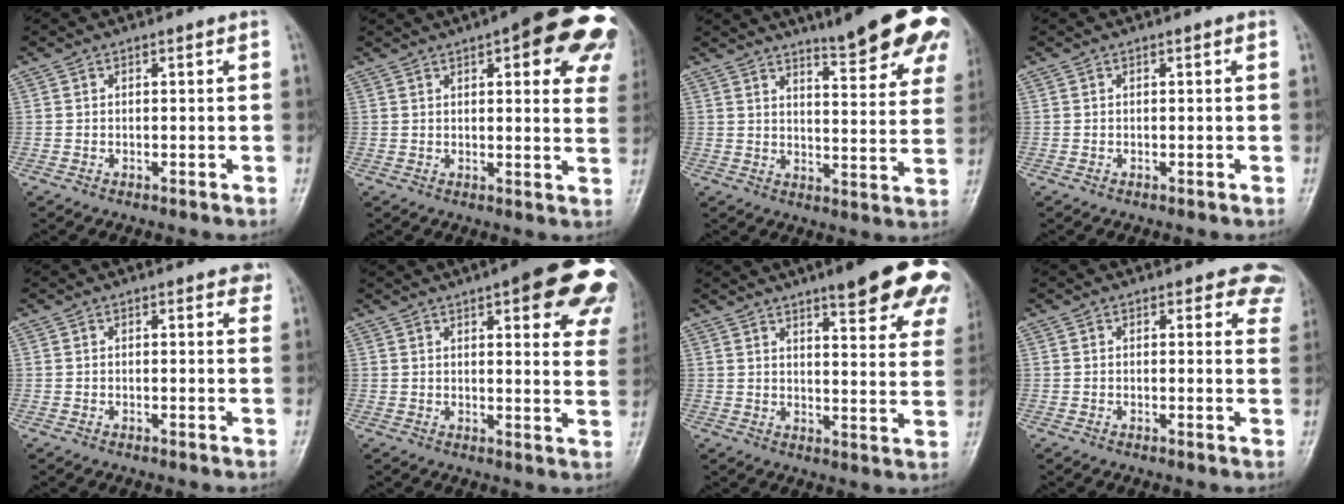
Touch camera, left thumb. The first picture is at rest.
{"total": 20.7, "force": [10.0, 6.7, 16.8], "torque": [-0.179, -0.011, 0.109]}
{"total": 15.8, "force": [10.9, 3.3, 10.9], "torque": [-0.107, -0.059, 0.141]}
{"total": 0.0}
{"total": 2.1, "force": [1.4, 1.0, 1.1], "torque": [0.006, -0.002, 0.010]}
{"total": 19.6, "force": [10.4, 5.9, 15.6], "torque": [-0.162, -0.022, 0.115]}
{"total": 17.8, "force": [11.5, 4.1, 12.9], "torque": [-0.133, -0.047, 0.137]}
{"total": 5.8, "force": [4.9, 2.9, 1.2], "torque": [0.033, -0.019, 0.030]}